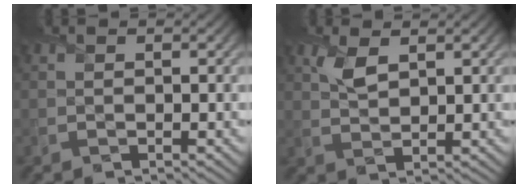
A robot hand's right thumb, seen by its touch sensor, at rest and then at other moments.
{"total": 3.1, "force": [1.8, 1.3, 2.1], "torque": [-0.055, 0.002, 0.036]}